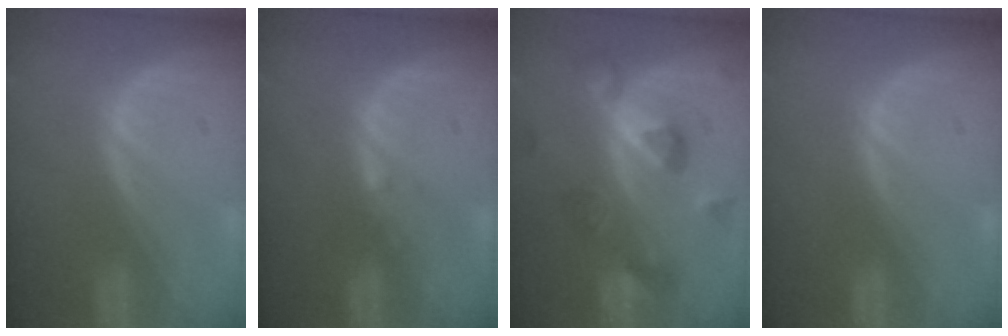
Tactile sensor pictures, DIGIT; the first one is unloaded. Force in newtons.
{"total": 0.6, "press": 0.5, "slide": 0.4}
{"total": 7.6, "press": 7.5, "slide": 0.6}
{"total": 0.0}